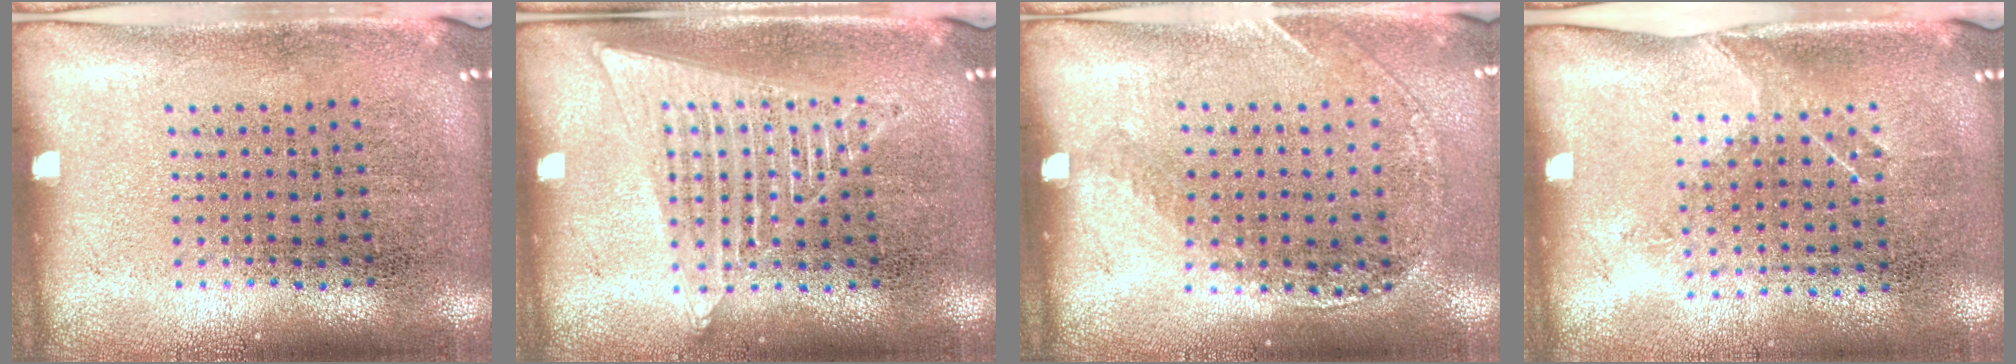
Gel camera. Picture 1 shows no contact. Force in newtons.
{"total": 1.3, "press": 1.3, "slide": 0.1}
{"total": 1.2, "press": 1.1, "slide": 0.5}
{"total": 1.2, "press": 0.9, "slide": 0.7}